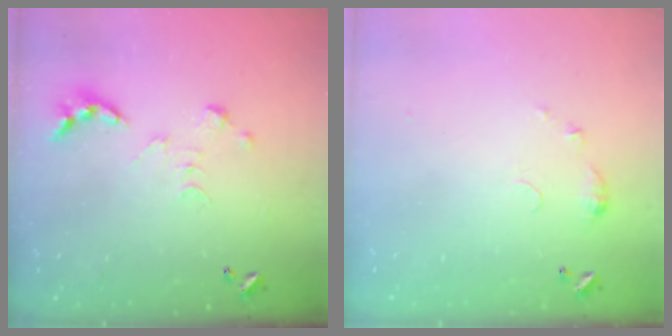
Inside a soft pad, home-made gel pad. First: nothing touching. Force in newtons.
{"total": 4.7, "press": 4.6, "slide": 0.7}